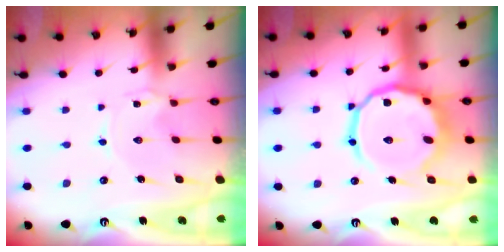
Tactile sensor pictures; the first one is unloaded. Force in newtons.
{"total": 16.7, "press": 16.6, "slide": 1.8}